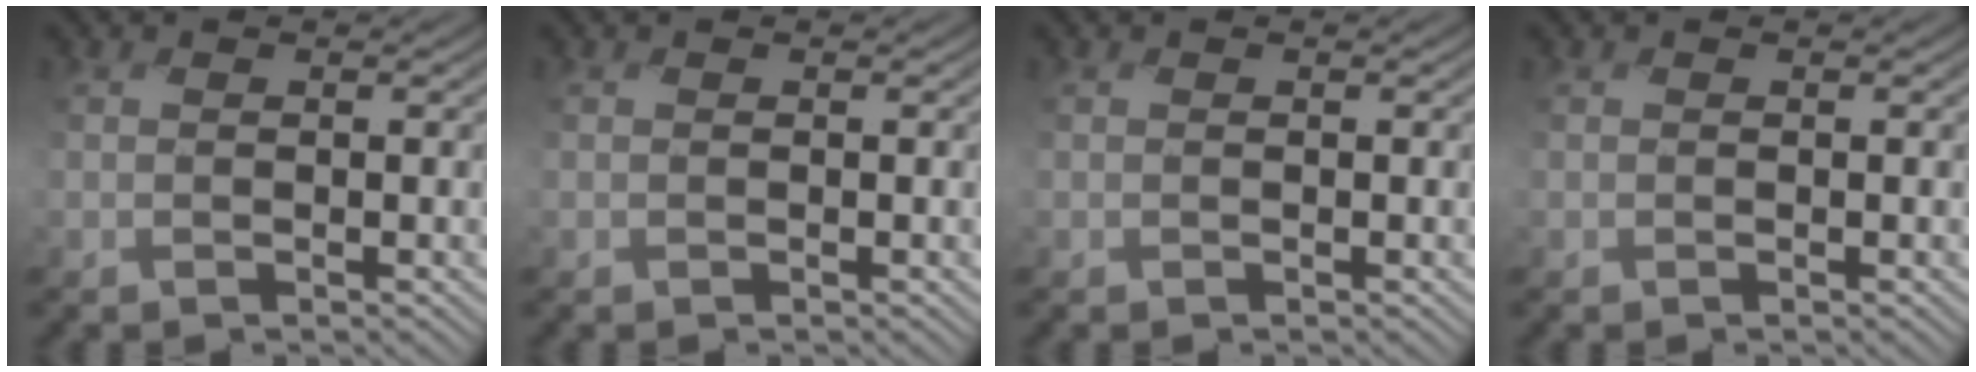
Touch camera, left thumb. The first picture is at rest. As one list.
[{"total": 0.0}, {"total": 0.0}, {"total": 0.0}]